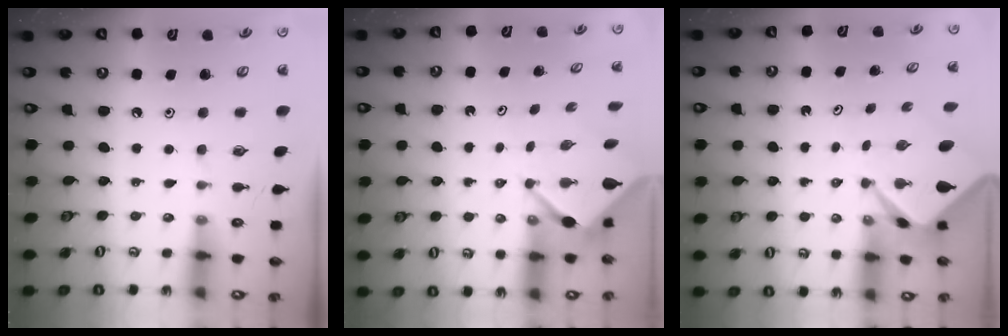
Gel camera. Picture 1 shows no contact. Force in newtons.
{"total": 3.2, "press": 3.2, "slide": 0.1}
{"total": 2.4, "press": 2.4, "slide": 0.2}